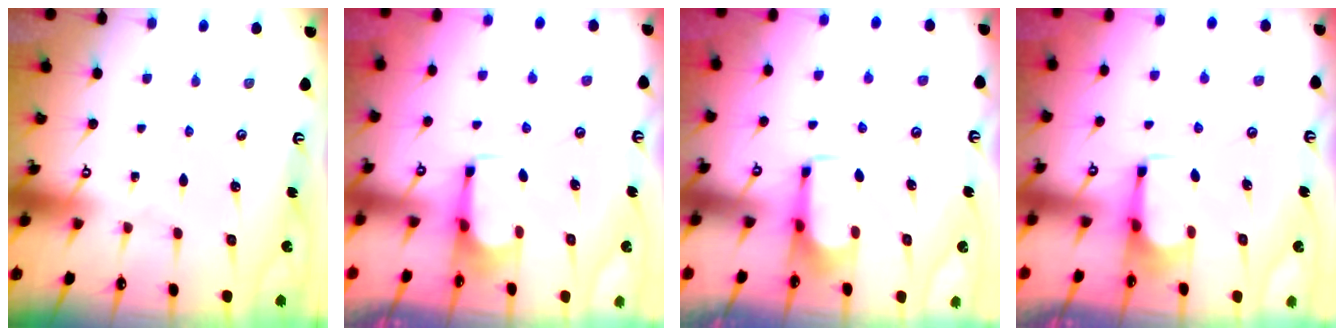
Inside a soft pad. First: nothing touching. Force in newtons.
{"total": 2.9, "press": 2.9, "slide": 0.5}
{"total": 1.7, "press": 1.7, "slide": 0.4}
{"total": 2.9, "press": 2.9, "slide": 0.5}